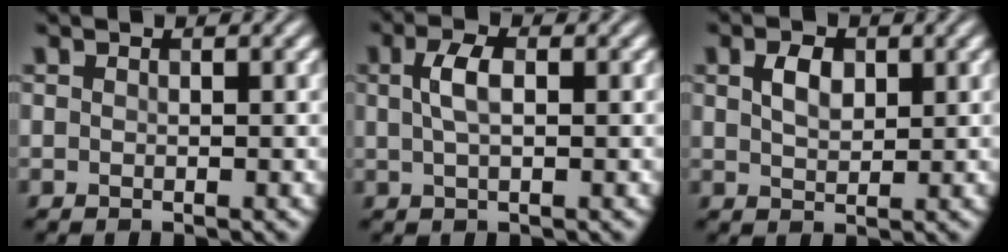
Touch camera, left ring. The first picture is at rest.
{"total": 2.5, "force": [0.5, 1.0, 2.2], "torque": [-0.047, 0.006, 0.007]}
{"total": 2.4, "force": [0.9, 1.5, 1.7], "torque": [-0.036, 0.002, 0.018]}